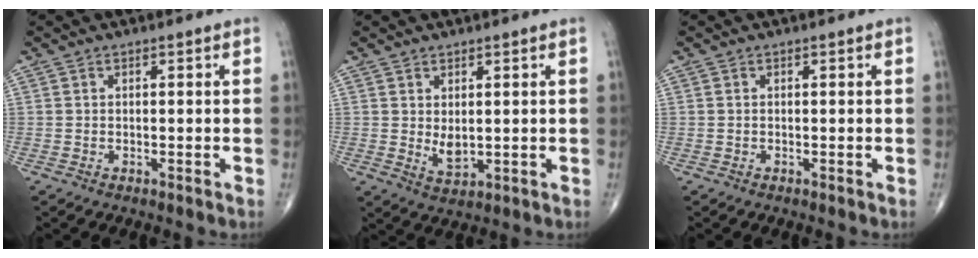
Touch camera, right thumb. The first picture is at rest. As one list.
[{"total": 3.5, "force": [0.5, 1.9, 2.9], "torque": [-0.043, -0.014, 0.018]}, {"total": 0.0}]